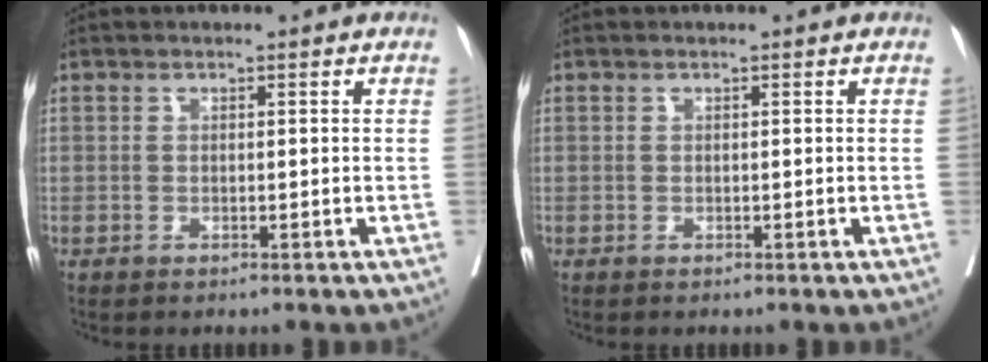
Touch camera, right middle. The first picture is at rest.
{"total": 0.0}